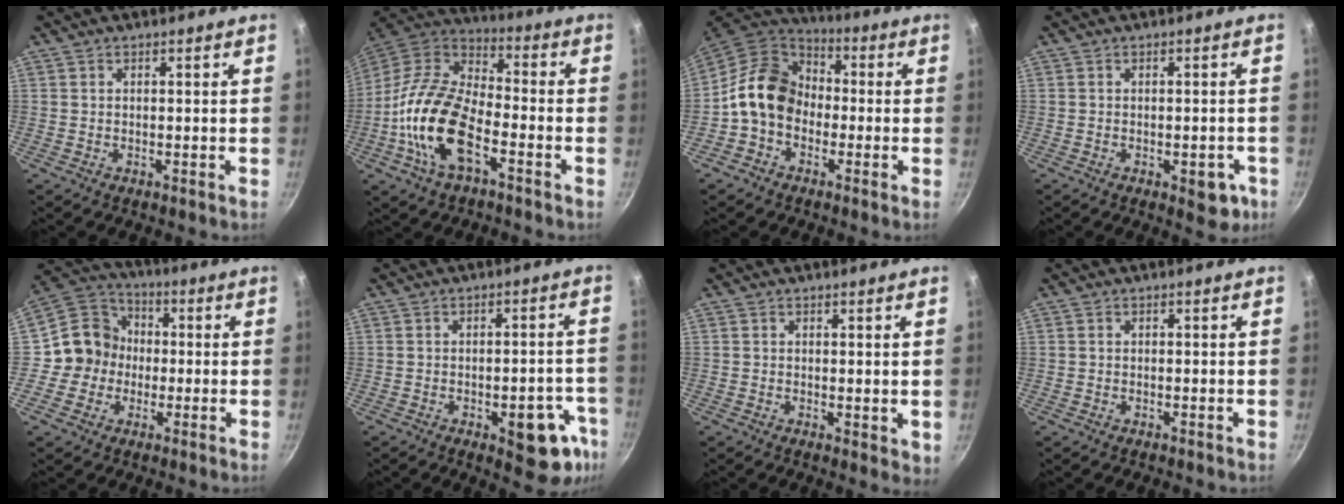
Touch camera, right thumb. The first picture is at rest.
{"total": 18.2, "force": [-6.3, 9.3, 14.4], "torque": [-0.258, 0.038, -0.135]}
{"total": 12.9, "force": [-1.7, 10.4, 7.4], "torque": [-0.091, 0.040, -0.053]}
{"total": 5.4, "force": [-2.0, 2.8, 4.1], "torque": [-0.024, 0.013, -0.019]}
{"total": 10.3, "force": [-1.2, 9.9, 2.8], "torque": [-0.004, 0.032, -0.044]}
{"total": 11.8, "force": [-4.8, 5.3, 9.3], "torque": [-0.056, 0.026, -0.056]}
{"total": 2.4, "force": [0.7, 1.4, 1.8], "torque": [-0.023, -0.004, 0.010]}
{"total": 0.0}